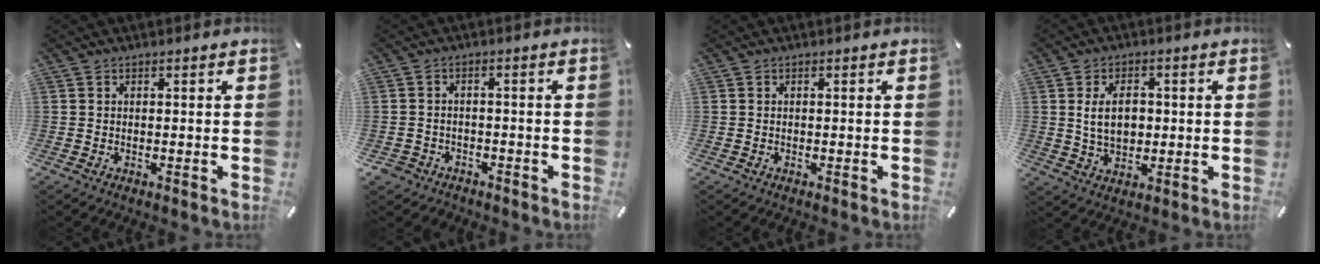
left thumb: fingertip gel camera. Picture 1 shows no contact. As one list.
[{"total": 3.2, "force": [-2.0, 2.4, 0.7], "torque": [-0.026, 0.004, -0.044]}, {"total": 0.0}, {"total": 7.6, "force": [0.7, 5.2, 5.4], "torque": [-0.107, 0.001, 0.009]}]